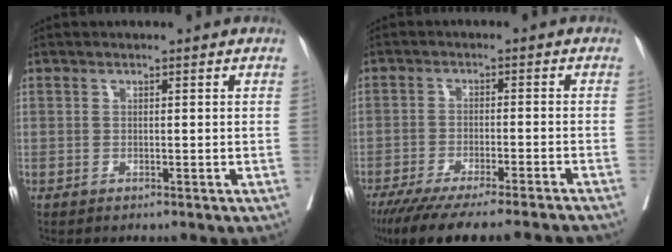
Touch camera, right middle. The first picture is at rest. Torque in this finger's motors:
{"motor_torque": [1.08, -1.06, 0.56, 0.15]}